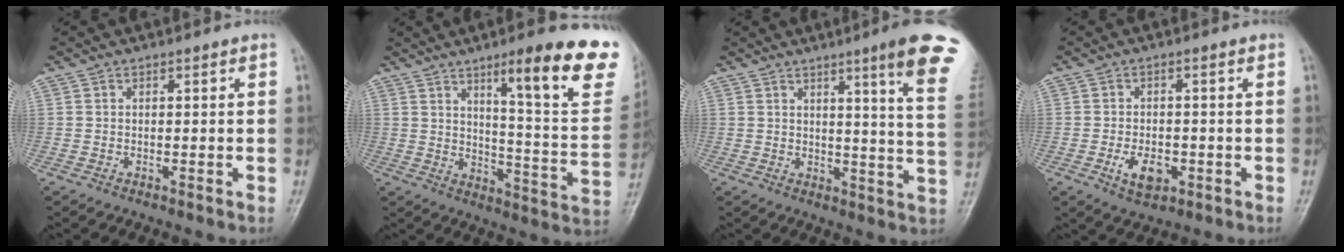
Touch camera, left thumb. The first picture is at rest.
{"total": 21.2, "force": [12.1, 3.6, 17.0], "torque": [-0.192, -0.059, 0.170]}
{"total": 14.4, "force": [8.5, 0.4, 11.7], "torque": [-0.132, -0.047, 0.090]}
{"total": 5.0, "force": [-1.6, 2.9, 3.6], "torque": [-0.057, 0.001, -0.022]}